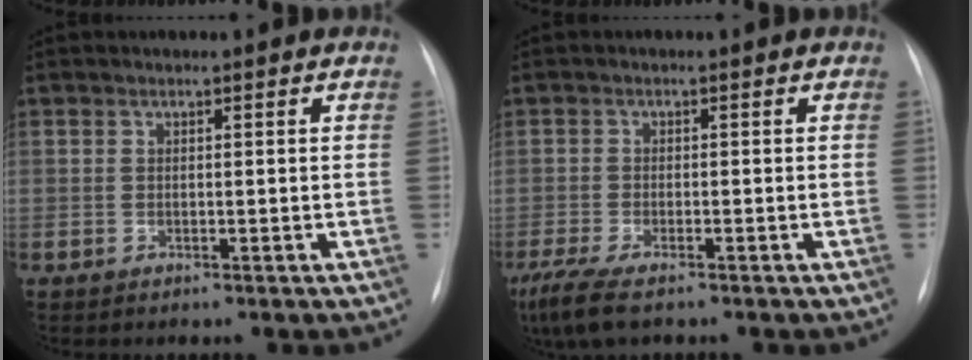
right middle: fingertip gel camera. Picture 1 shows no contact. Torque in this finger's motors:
{"motor_torque": [0.83, -0.91, 0.18, 0.08]}